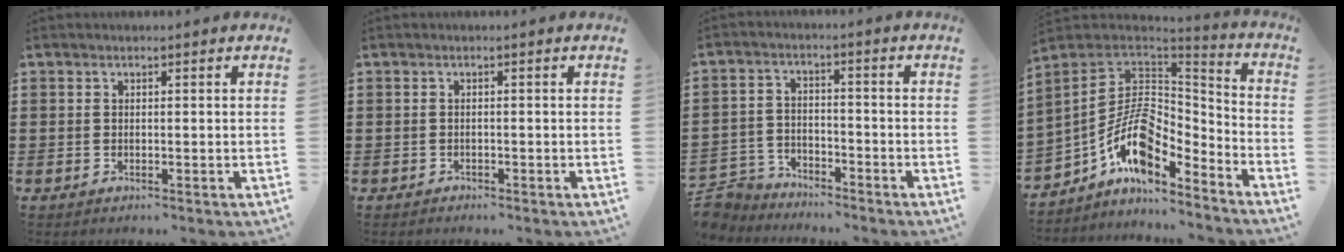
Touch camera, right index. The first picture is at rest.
{"total": 0.6, "force": [-0.6, 0.2, 0.0], "torque": [-0.001, 0.002, -0.013]}
{"total": 5.0, "force": [-4.8, 1.4, 0.0], "torque": [-0.026, 0.005, -0.105]}
{"total": 11.2, "force": [-4.1, 6.6, 8.1], "torque": [-0.182, 0.001, -0.081]}